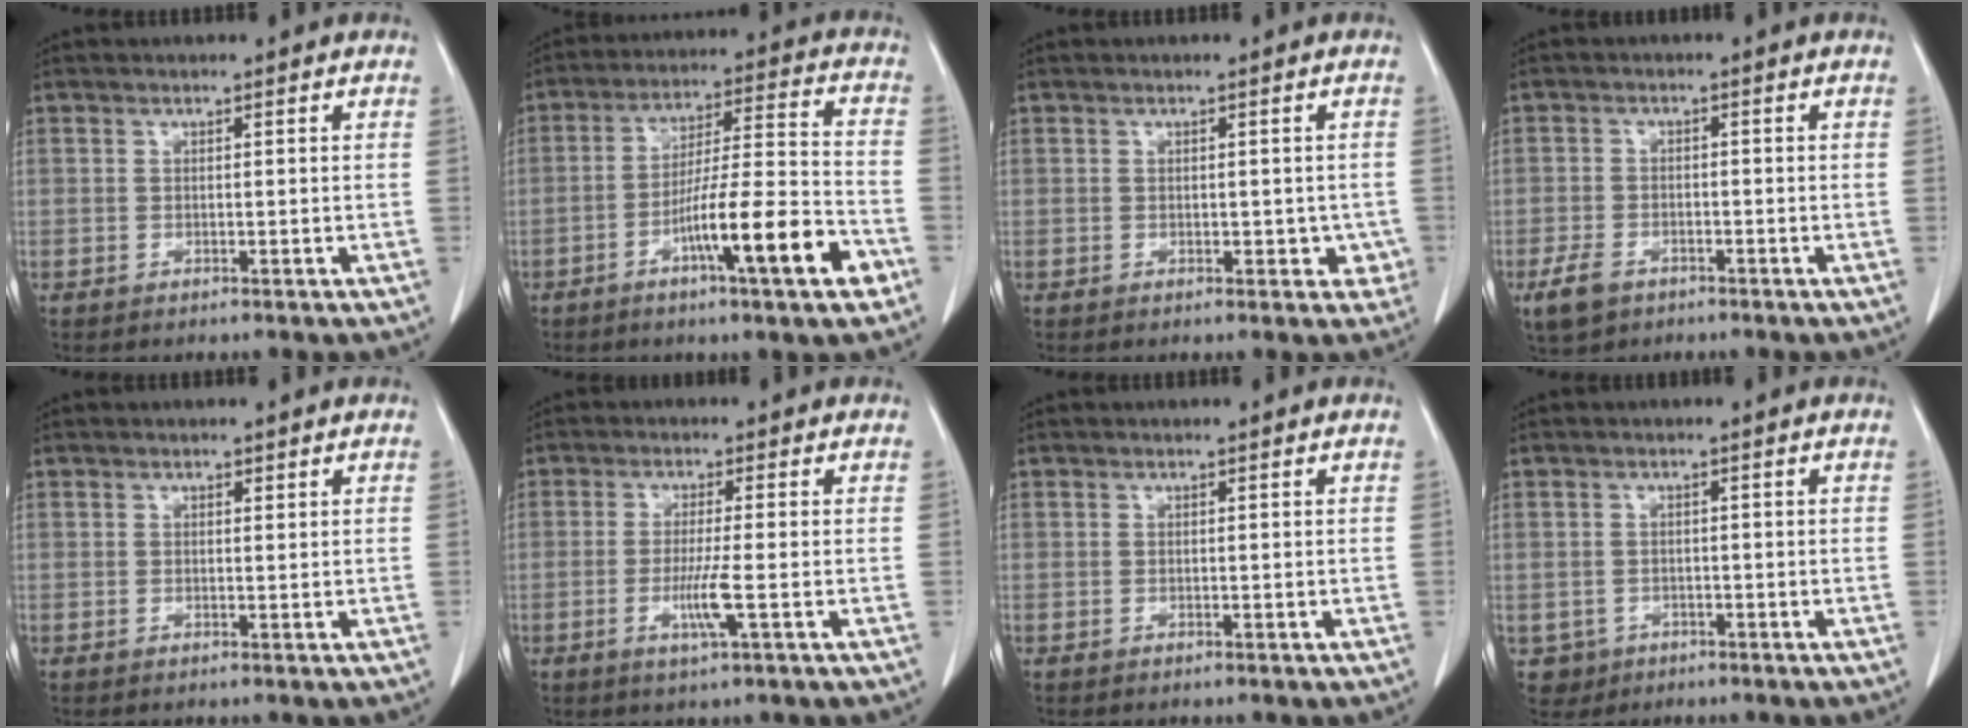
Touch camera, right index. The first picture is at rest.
{"total": 15.0, "force": [-6.7, 0.6, 13.4], "torque": [-0.219, -0.001, -0.109]}
{"total": 3.2, "force": [-0.6, 2.0, 2.4], "torque": [-0.013, 0.008, -0.002]}
{"total": 4.5, "force": [-2.6, 2.9, 2.2], "torque": [-0.046, -0.001, -0.042]}
{"total": 0.6, "force": [0.4, 0.3, 0.3], "torque": [-0.002, -0.003, 0.005]}
{"total": 4.7, "force": [-1.4, -0.4, 4.5], "torque": [-0.087, -0.012, -0.028]}
{"total": 0.0}
{"total": 3.4, "force": [-1.2, 3.2, 0.1], "torque": [0.005, 0.008, -0.015]}